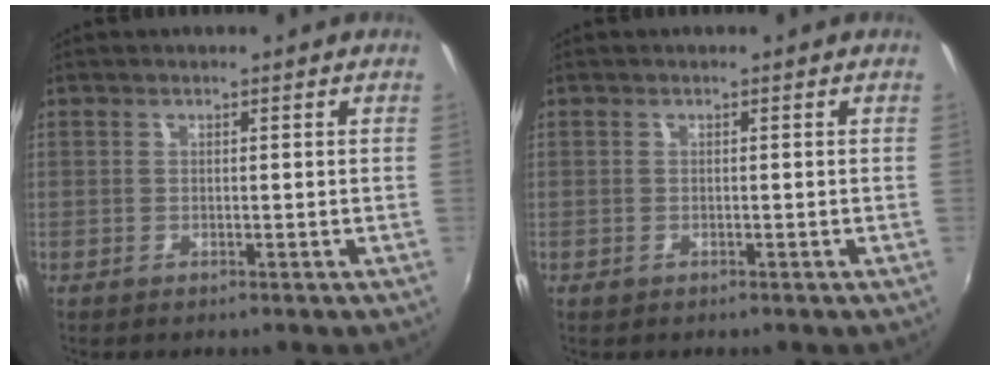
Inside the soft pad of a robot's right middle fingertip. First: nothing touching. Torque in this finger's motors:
{"motor_torque": [0.03, -0.02, 0.00, 0.00]}